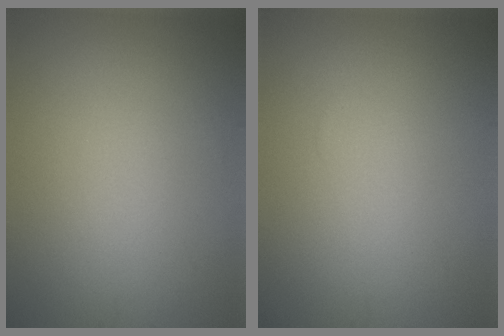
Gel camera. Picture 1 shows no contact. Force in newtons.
{"total": 0.0}